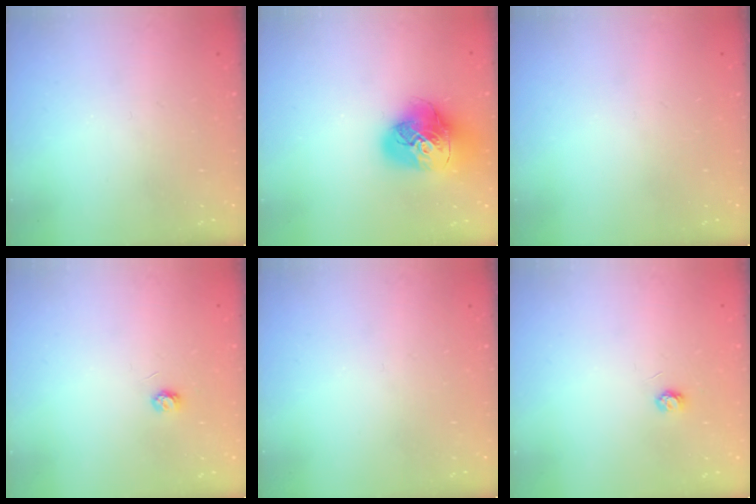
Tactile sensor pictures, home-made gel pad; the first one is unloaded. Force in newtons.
{"total": 18.2, "press": 18.0, "slide": 2.2}
{"total": 0.0}
{"total": 3.3, "press": 3.3, "slide": 0.2}
{"total": 0.0}
{"total": 3.3, "press": 3.3, "slide": 0.2}